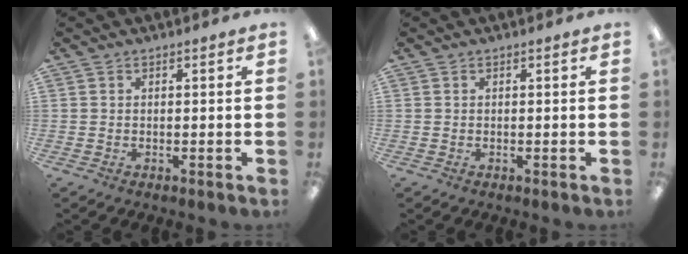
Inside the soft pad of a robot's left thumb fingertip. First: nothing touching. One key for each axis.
{"total": 0.0}